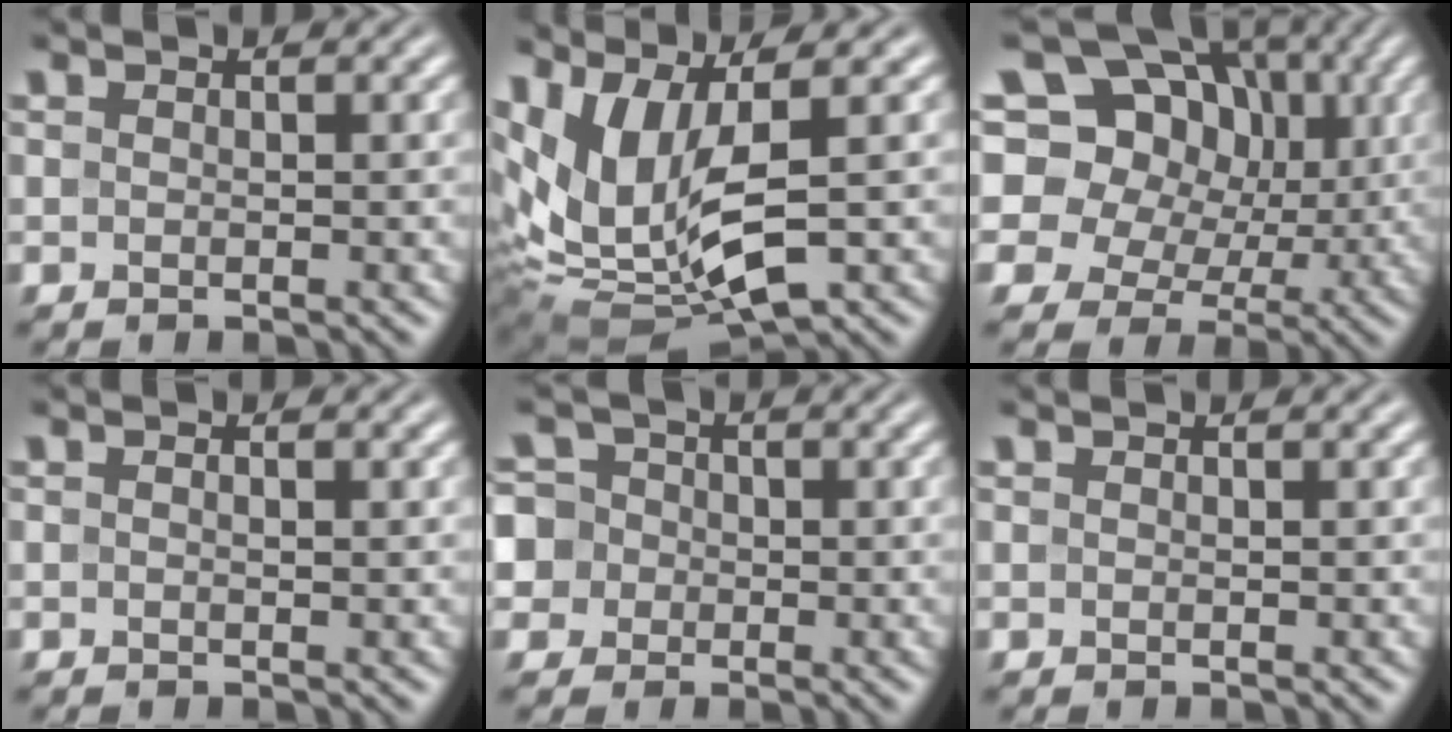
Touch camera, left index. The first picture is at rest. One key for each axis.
{"total": 11.3, "fx": 1.2, "fy": 5.6, "fz": 9.7, "tx": -0.231, "ty": -0.024, "tz": 0.040}
{"total": 18.8, "fx": 6.3, "fy": 14.8, "fz": 9.7, "tx": -0.176, "ty": 0.047, "tz": 0.075}
{"total": 0.6, "fx": 0.1, "fy": 0.1, "fz": 0.6, "tx": -0.011, "ty": 0.001, "tz": 0.000}
{"total": 5.2, "fx": -0.3, "fy": 4.9, "fz": 1.5, "tx": -0.026, "ty": 0.032, "tz": -0.038}
{"total": 0.7, "fx": 0.5, "fy": 0.2, "fz": 0.5, "tx": -0.003, "ty": 0.006, "tz": 0.006}